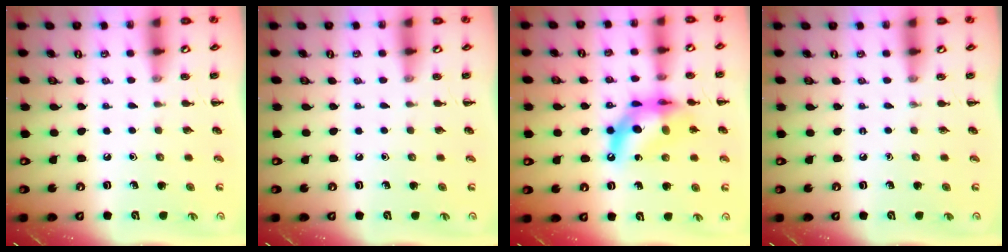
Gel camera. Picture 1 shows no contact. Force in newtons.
{"total": 0.0}
{"total": 13.6, "press": 13.0, "slide": 3.7}
{"total": 0.0}